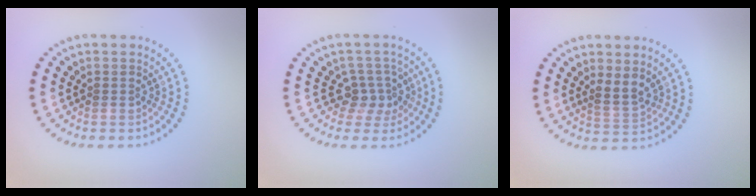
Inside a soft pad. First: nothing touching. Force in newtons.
{"total": 2.7, "press": 2.0, "slide": 1.9}
{"total": 1.8, "press": 1.5, "slide": 1.0}